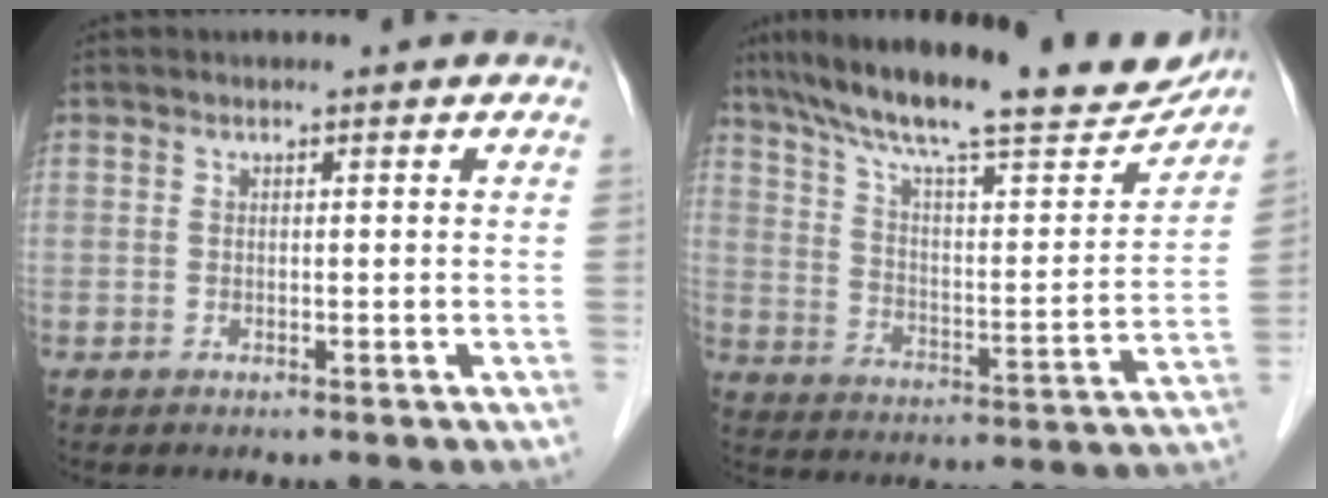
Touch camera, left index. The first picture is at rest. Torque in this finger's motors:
{"motor_torque": [-0.52, -1.14, 0.44, 0.16]}